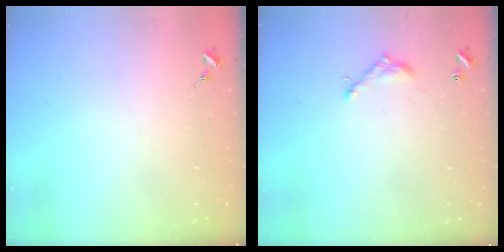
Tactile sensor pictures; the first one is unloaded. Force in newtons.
{"total": 7.3, "press": 7.3, "slide": 0.6}